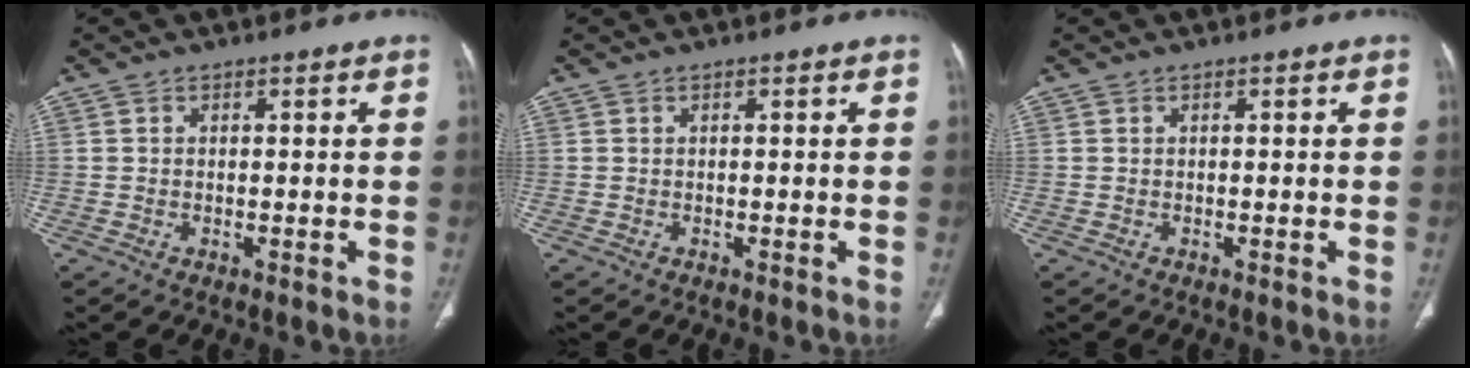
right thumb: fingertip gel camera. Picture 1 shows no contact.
{"total": 0.0}
{"total": 0.0}